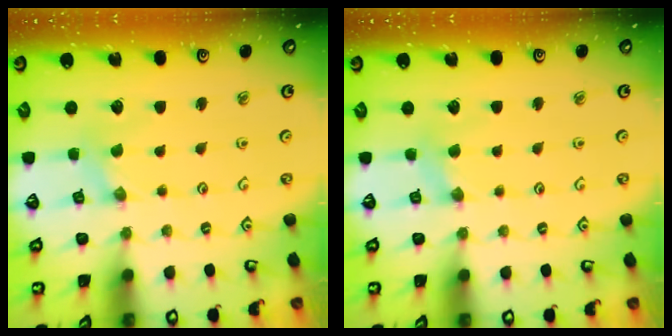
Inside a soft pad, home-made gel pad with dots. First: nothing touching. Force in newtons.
{"total": 2.2, "press": 2.2, "slide": 0.5}